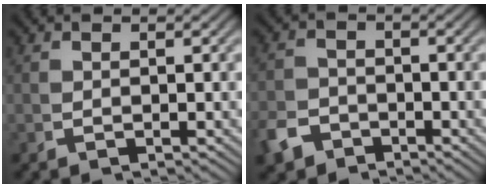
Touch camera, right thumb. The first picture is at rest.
{"total": 3.2, "force": [-2.6, 1.8, 0.4], "torque": [-0.005, -0.013, -0.042]}